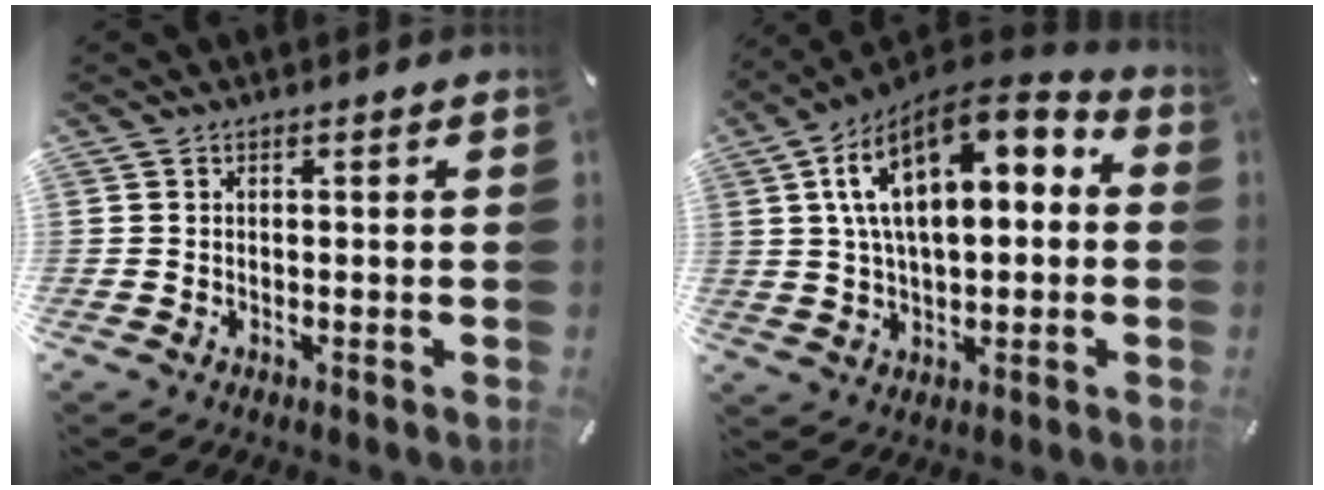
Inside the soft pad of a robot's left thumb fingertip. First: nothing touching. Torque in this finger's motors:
{"motor_torque": [1.65, 3.36, 2.77, 0.00, 0.36]}